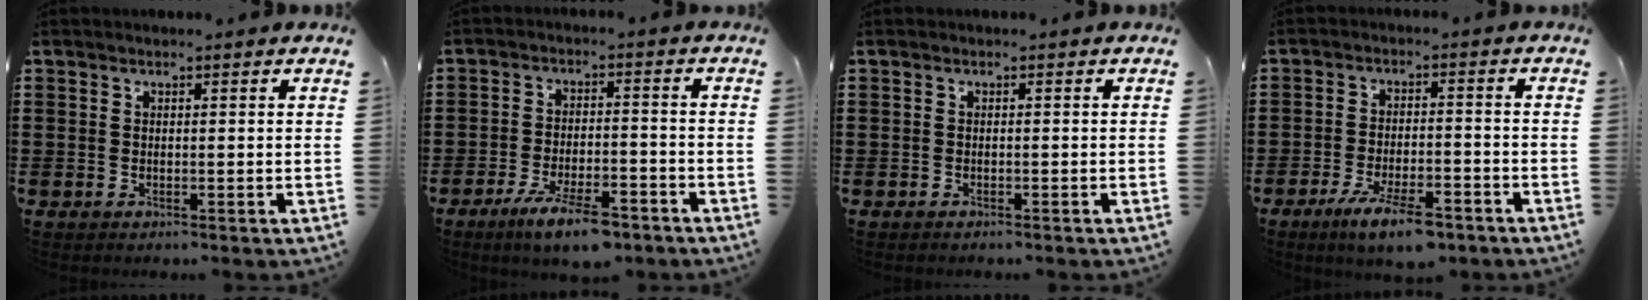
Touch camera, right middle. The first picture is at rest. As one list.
[{"total": 7.1, "force": [-5.3, 1.7, 4.3], "torque": [-0.085, 0.001, -0.097]}, {"total": 0.6, "force": [-0.5, 0.2, 0.0], "torque": [-0.001, 0.002, -0.012]}, {"total": 6.9, "force": [-4.9, 1.7, 4.5], "torque": [-0.088, 0.001, -0.090]}]